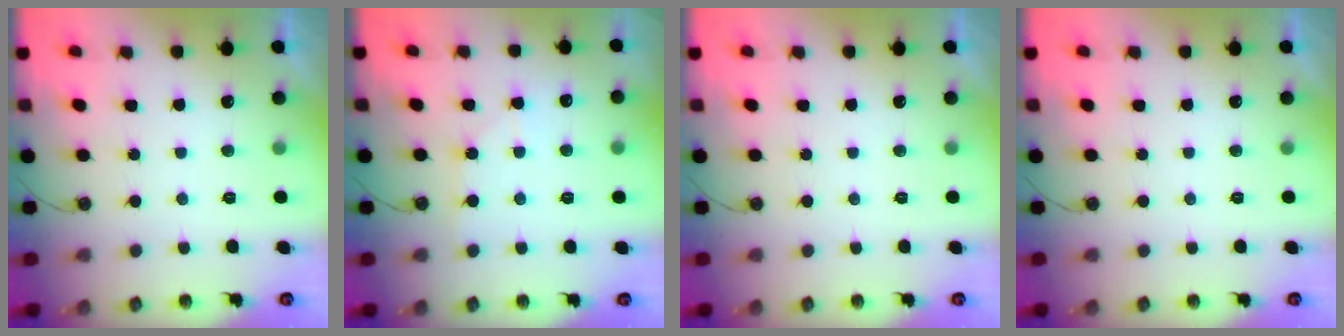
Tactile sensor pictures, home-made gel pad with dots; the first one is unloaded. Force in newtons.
{"total": 4.4, "press": 4.4, "slide": 0.6}
{"total": 0.0}
{"total": 0.0}